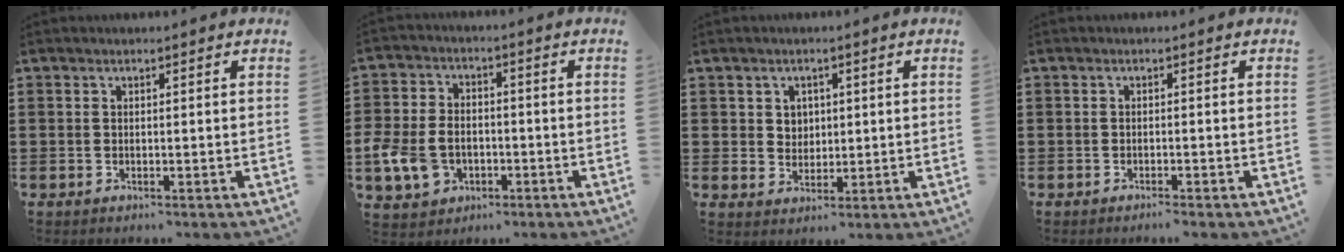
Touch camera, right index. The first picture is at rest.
{"total": 7.2, "force": [-2.0, 5.6, 4.2], "torque": [-0.121, 0.007, -0.043]}
{"total": 3.0, "force": [1.4, 2.7, 0.5], "torque": [-0.020, 0.012, 0.024]}
{"total": 0.8, "force": [-0.7, 0.0, 0.3], "torque": [-0.007, -0.003, -0.014]}